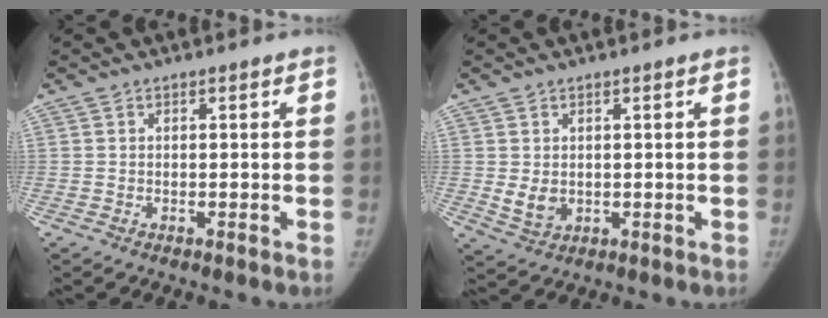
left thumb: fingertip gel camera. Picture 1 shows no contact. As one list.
[{"total": 3.6, "force": [0.2, 2.8, 2.2], "torque": [-0.028, -0.010, 0.016]}]